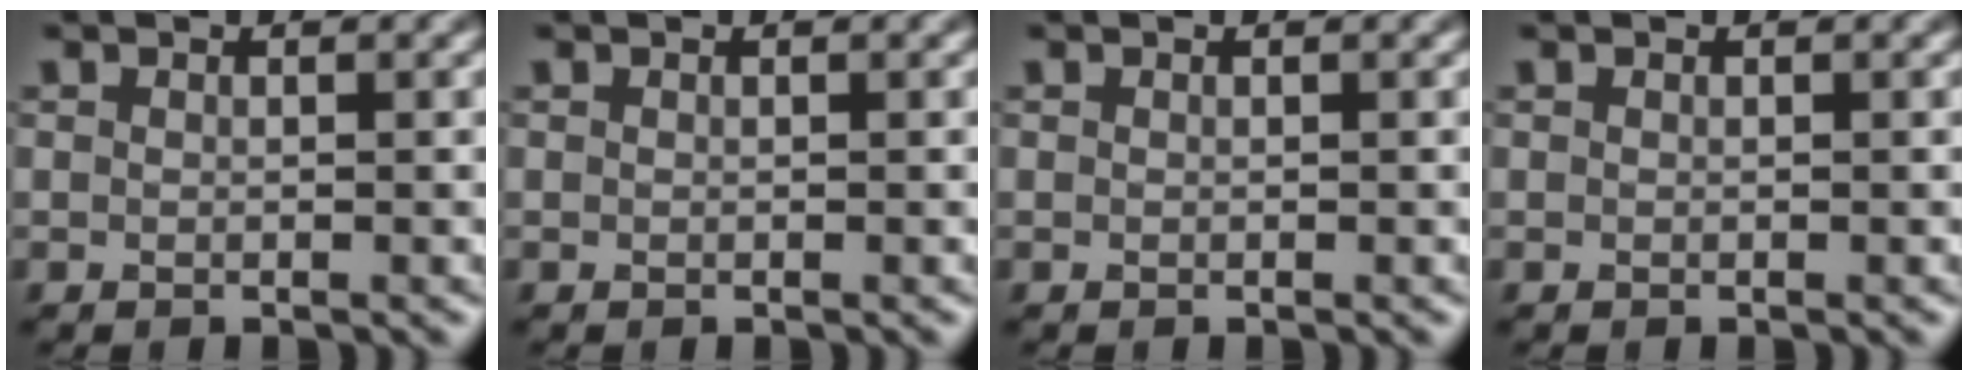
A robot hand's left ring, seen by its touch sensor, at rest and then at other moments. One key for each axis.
{"total": 0.0}
{"total": 0.0}
{"total": 0.0}